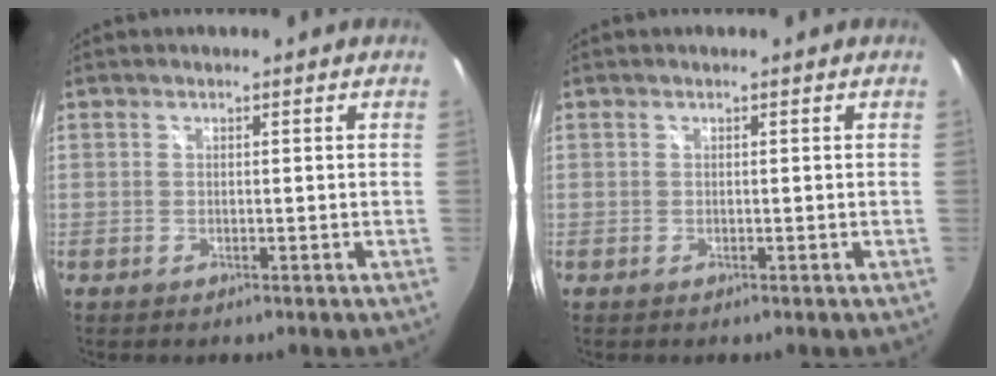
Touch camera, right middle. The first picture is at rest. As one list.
[{"total": 0.0}]